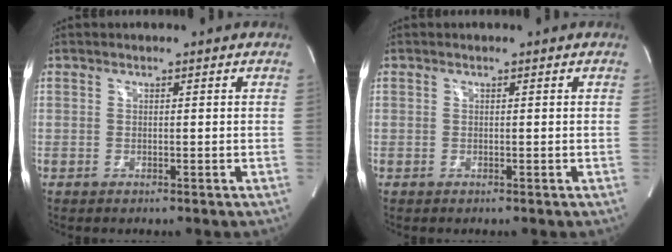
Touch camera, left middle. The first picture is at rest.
{"total": 0.0}